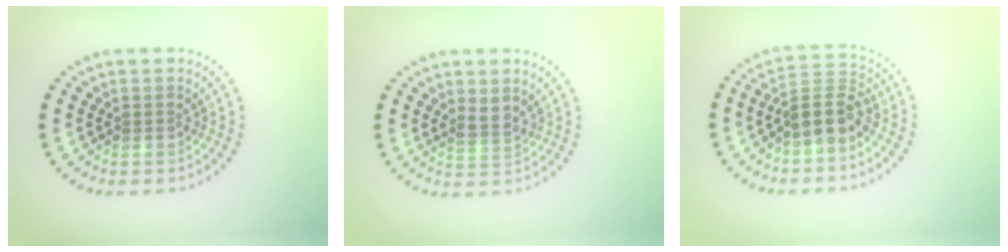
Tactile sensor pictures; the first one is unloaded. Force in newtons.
{"total": 1.9, "press": 1.5, "slide": 1.2}
{"total": 3.8, "press": 3.2, "slide": 2.0}